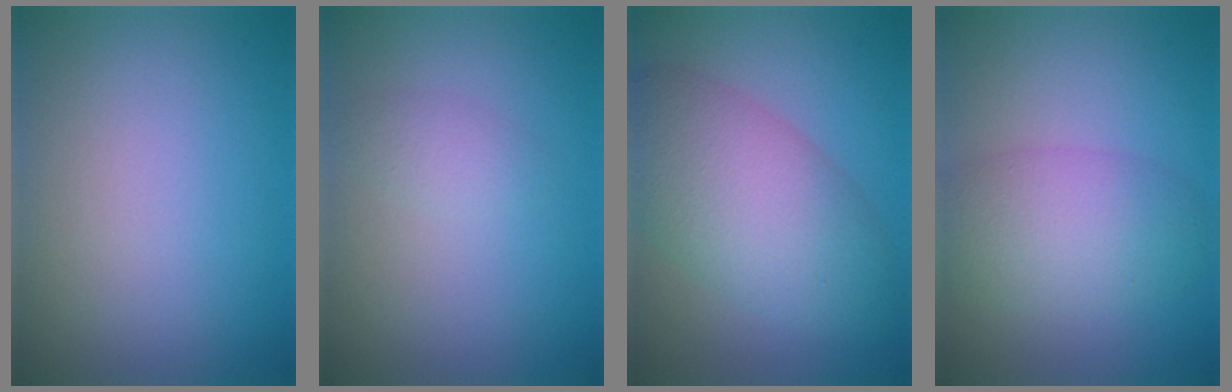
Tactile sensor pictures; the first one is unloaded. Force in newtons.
{"total": 1.4, "press": 1.4, "slide": 0.0}
{"total": 8.1, "press": 8.1, "slide": 0.4}
{"total": 5.0, "press": 5.0, "slide": 0.3}